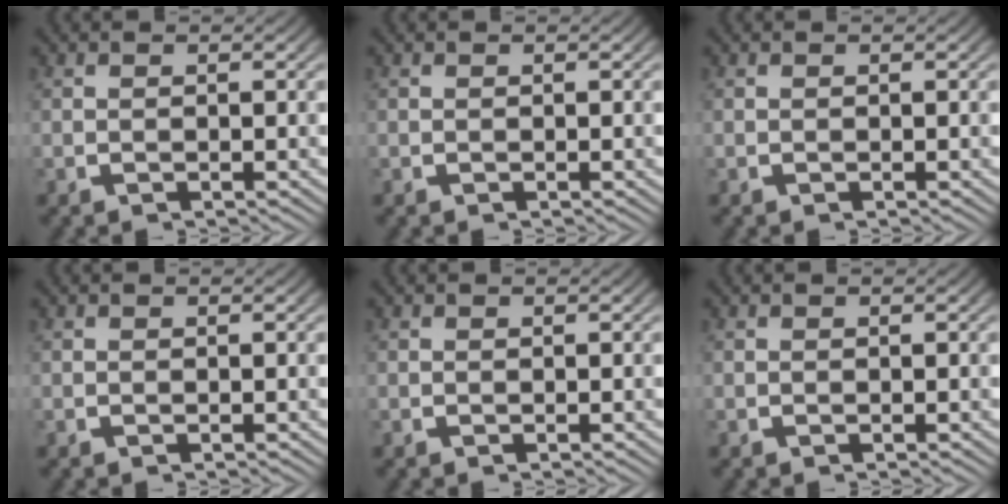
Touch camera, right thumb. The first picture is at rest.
{"total": 0.0}
{"total": 0.0}
{"total": 0.0}
{"total": 0.0}
{"total": 0.0}